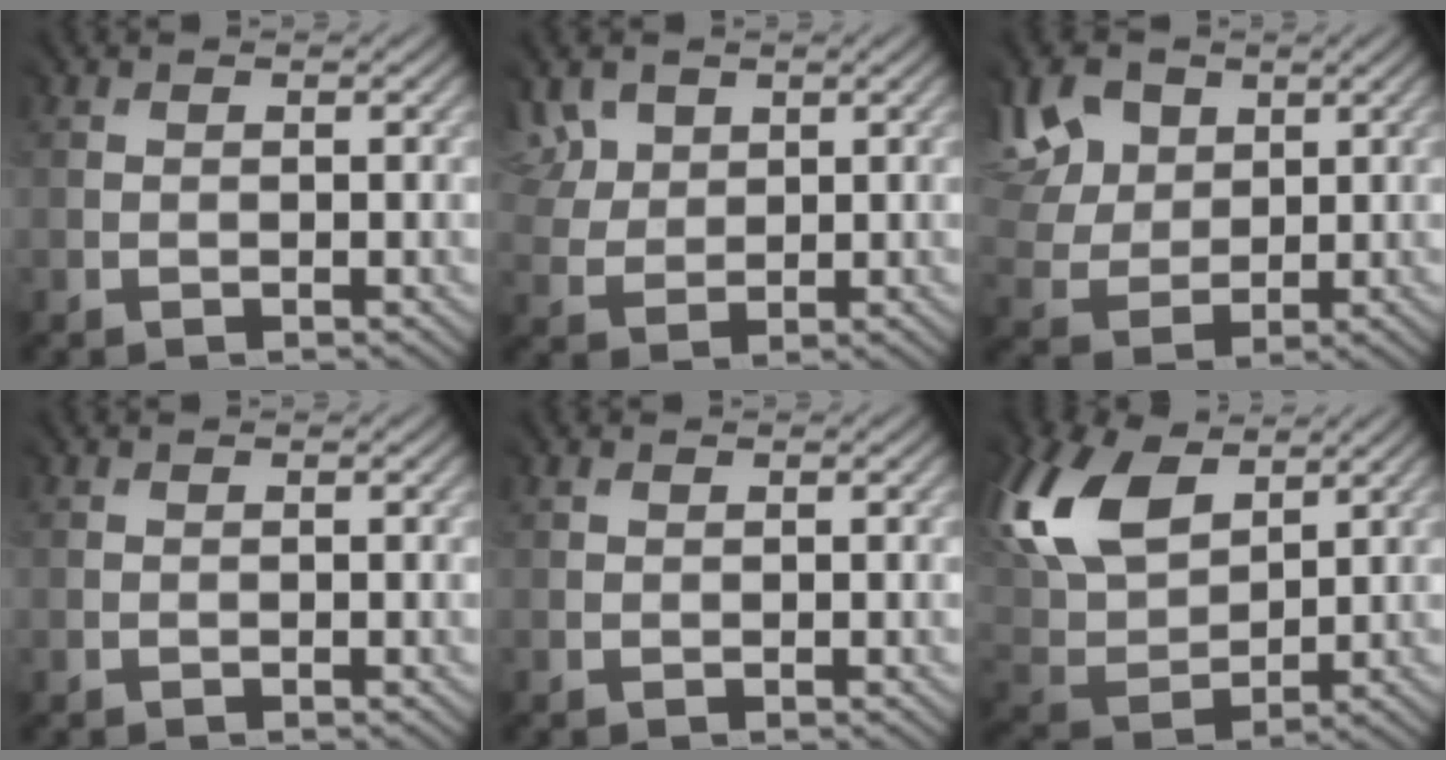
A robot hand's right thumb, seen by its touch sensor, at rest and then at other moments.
{"total": 4.4, "force": [3.0, 3.1, 0.6], "torque": [-0.049, 0.007, 0.052]}
{"total": 7.8, "force": [4.3, 5.6, 3.4], "torque": [-0.109, 0.017, 0.074]}
{"total": 0.0}
{"total": 0.8, "force": [0.5, 0.5, 0.4], "torque": [-0.004, 0.001, 0.012]}
{"total": 14.1, "force": [7.3, 8.5, 8.6], "torque": [-0.228, 0.030, 0.136]}